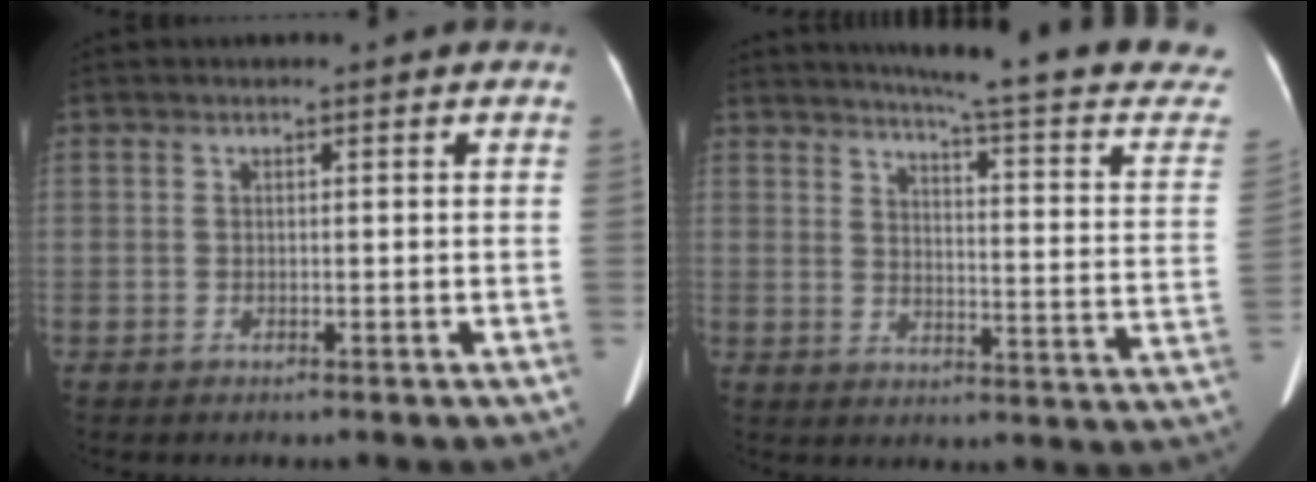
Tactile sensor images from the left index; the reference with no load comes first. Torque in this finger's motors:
{"motor_torque": [0.32, -0.86, -0.01, 0.01]}